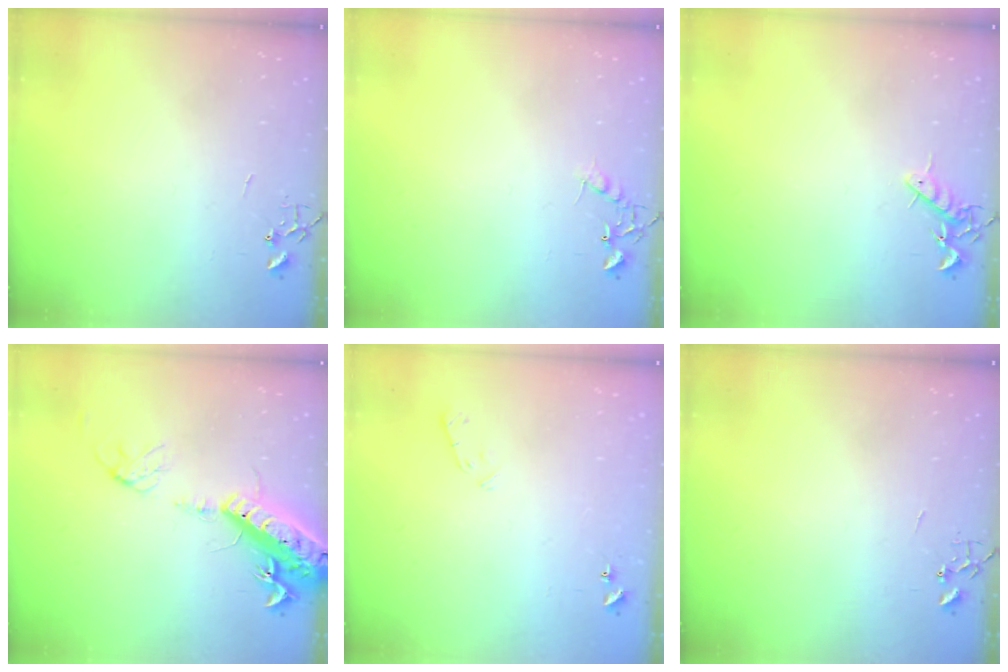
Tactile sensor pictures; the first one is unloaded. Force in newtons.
{"total": 6.8, "press": 6.8, "slide": 0.3}
{"total": 7.4, "press": 7.4, "slide": 0.9}
{"total": 18.0, "press": 17.6, "slide": 4.1}
{"total": 4.5, "press": 4.5, "slide": 0.4}
{"total": 0.0}